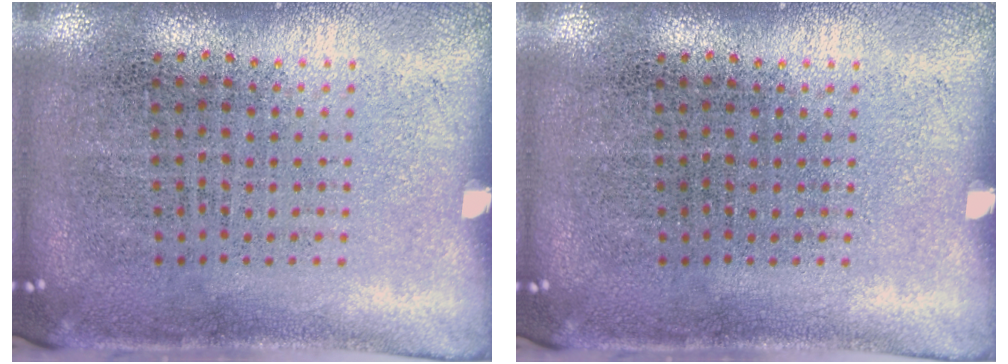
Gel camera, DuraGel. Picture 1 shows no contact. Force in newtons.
{"total": 0.0}